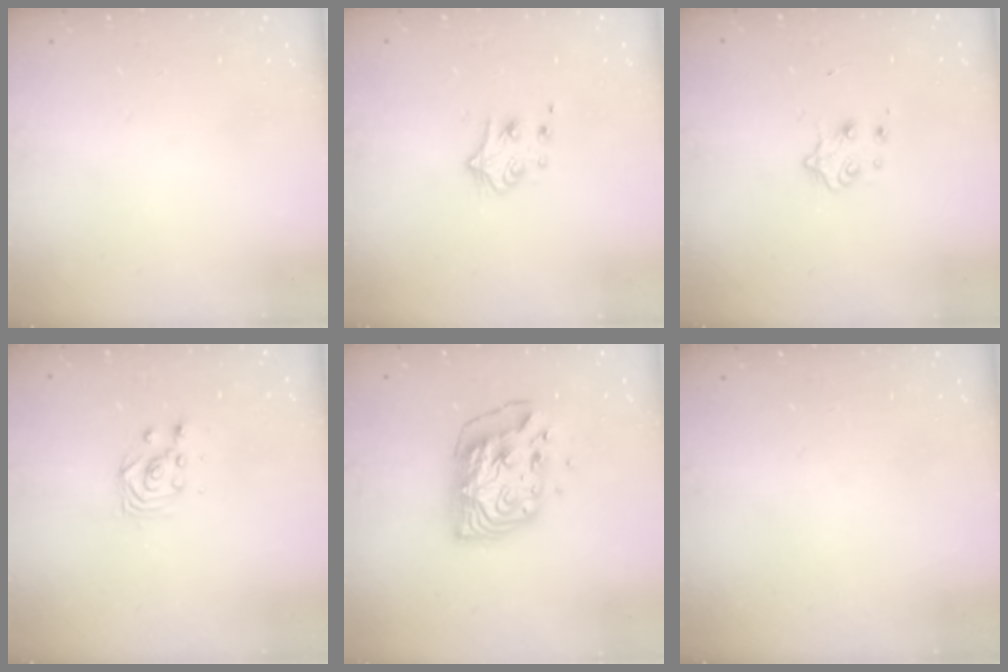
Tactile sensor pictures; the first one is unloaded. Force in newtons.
{"total": 5.0, "press": 4.9, "slide": 0.6}
{"total": 4.1, "press": 4.0, "slide": 0.6}
{"total": 3.0, "press": 2.9, "slide": 0.3}
{"total": 10.6, "press": 10.5, "slide": 1.6}
{"total": 0.0}